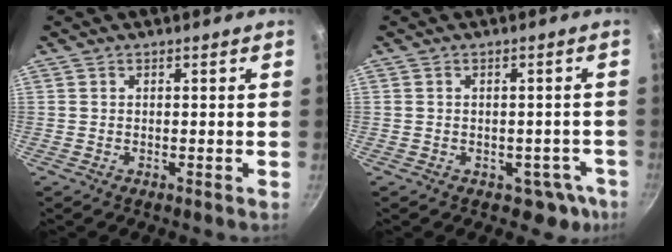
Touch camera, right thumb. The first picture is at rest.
{"total": 5.5, "force": [-2.6, 4.4, 2.2], "torque": [0.020, 0.042, -0.009]}